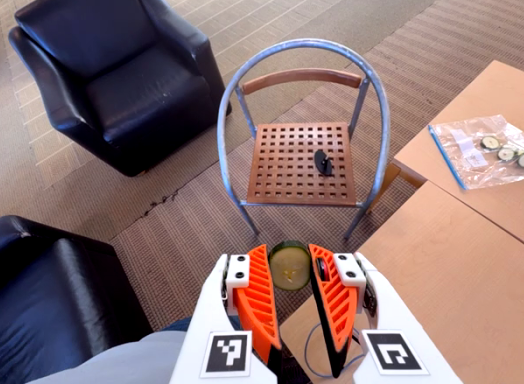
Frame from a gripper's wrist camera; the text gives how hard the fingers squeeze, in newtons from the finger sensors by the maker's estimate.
{"total": 9.1, "left": 9.3, "right": 8.9}